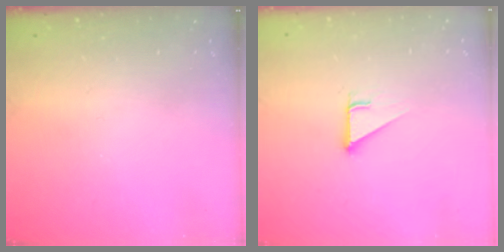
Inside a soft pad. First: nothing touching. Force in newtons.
{"total": 2.8, "press": 2.8, "slide": 0.0}